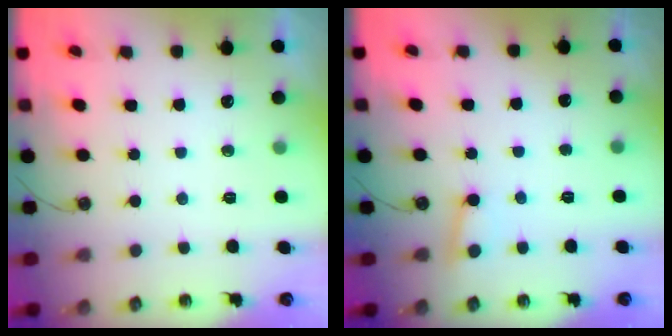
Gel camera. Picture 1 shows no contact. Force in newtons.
{"total": 2.9, "press": 2.9, "slide": 0.3}